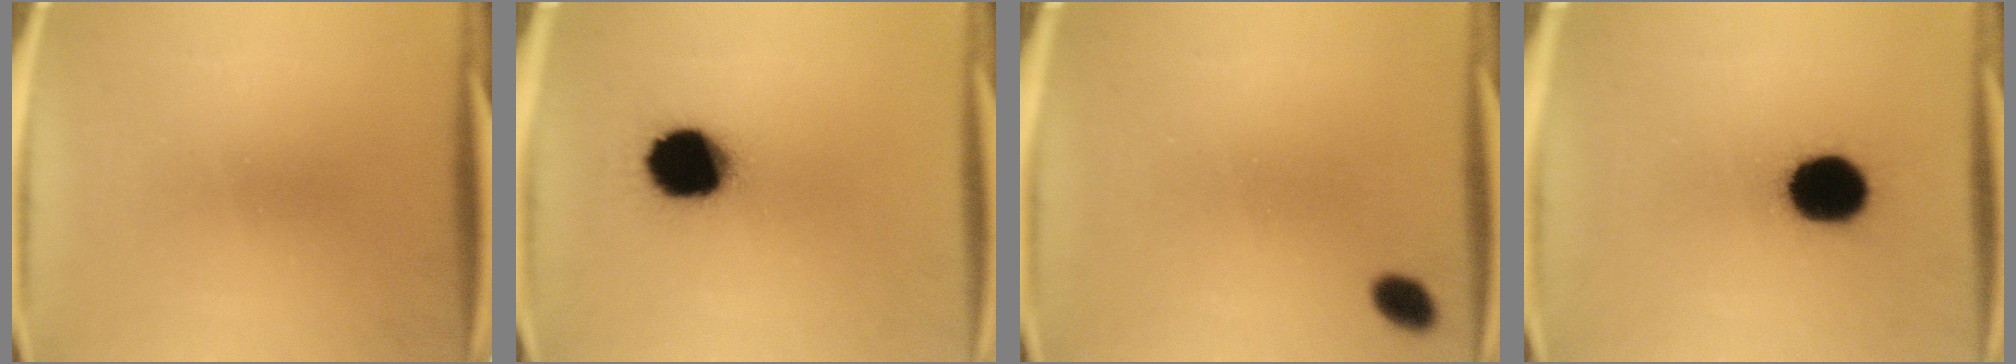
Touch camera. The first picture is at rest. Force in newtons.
{"total": 16.7}
{"total": 3.2}
{"total": 15.0}